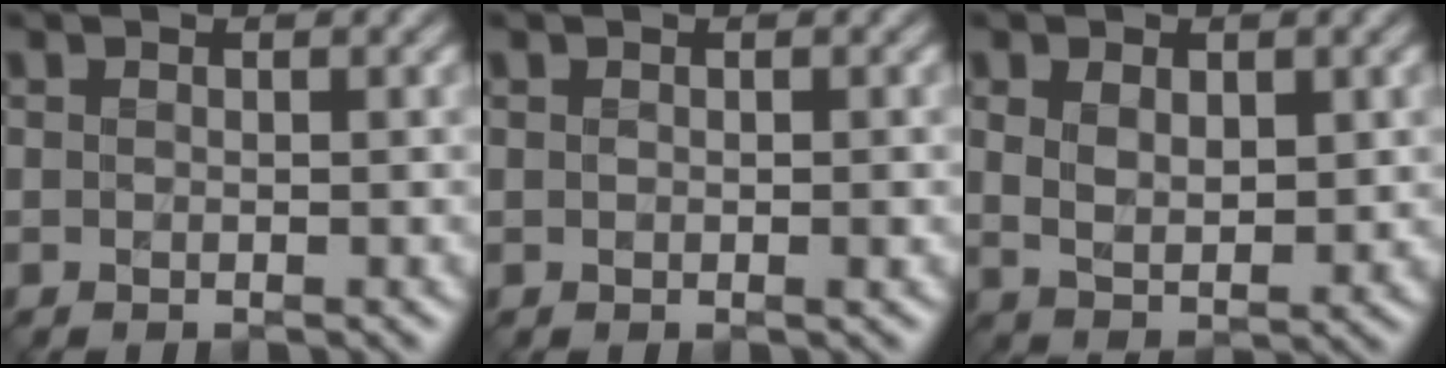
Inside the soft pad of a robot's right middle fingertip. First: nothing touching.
{"total": 0.7, "force": [0.0, 0.4, 0.6], "torque": [-0.007, -0.003, 0.001]}
{"total": 3.6, "force": [0.9, 2.1, 2.8], "torque": [-0.057, -0.008, 0.023]}